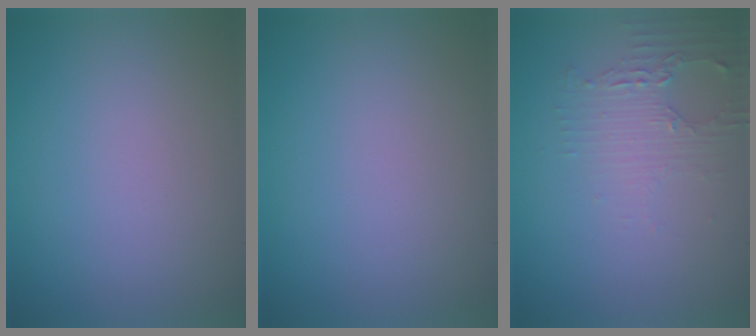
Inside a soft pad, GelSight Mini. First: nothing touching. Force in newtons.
{"total": 0.0}
{"total": 2.2, "press": 2.1, "slide": 0.6}